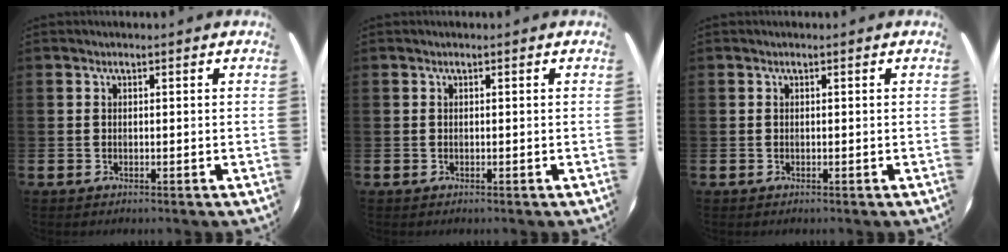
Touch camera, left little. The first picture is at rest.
{"total": 0.0}
{"total": 0.0}